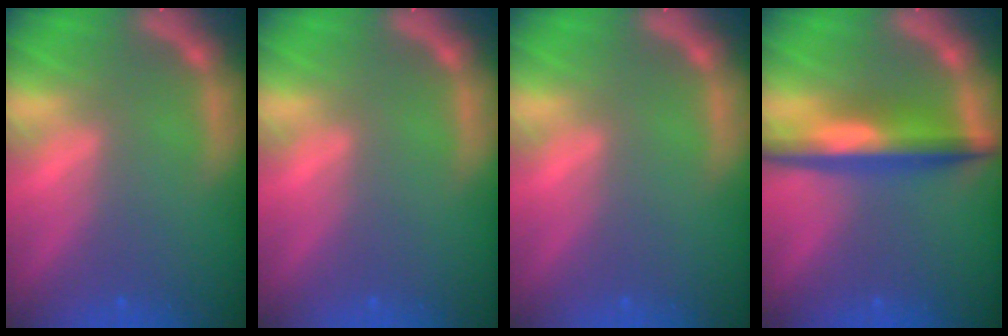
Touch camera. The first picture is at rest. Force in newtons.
{"total": 0.0}
{"total": 0.0}
{"total": 6.0}